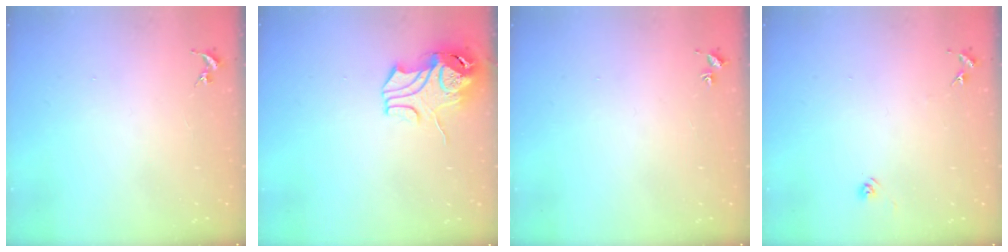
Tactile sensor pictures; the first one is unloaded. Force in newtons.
{"total": 10.3, "press": 10.2, "slide": 1.5}
{"total": 2.0, "press": 2.0, "slide": 0.2}
{"total": 6.3, "press": 6.3, "slide": 0.5}